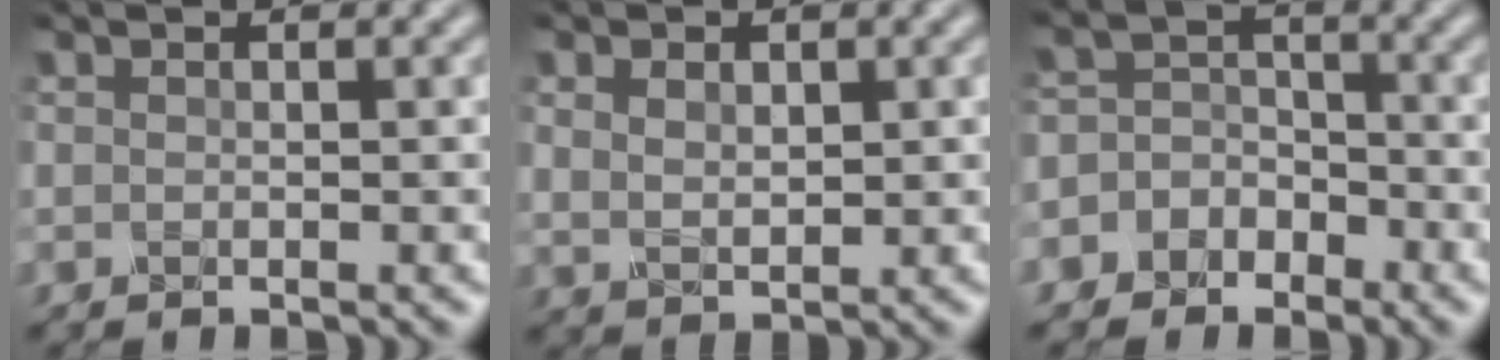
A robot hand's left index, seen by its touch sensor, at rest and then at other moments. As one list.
[{"total": 2.4, "force": [0.8, 1.6, 1.6], "torque": [-0.033, -0.004, 0.020]}, {"total": 5.3, "force": [-3.0, 4.3, 0.5], "torque": [0.020, 0.007, -0.072]}]